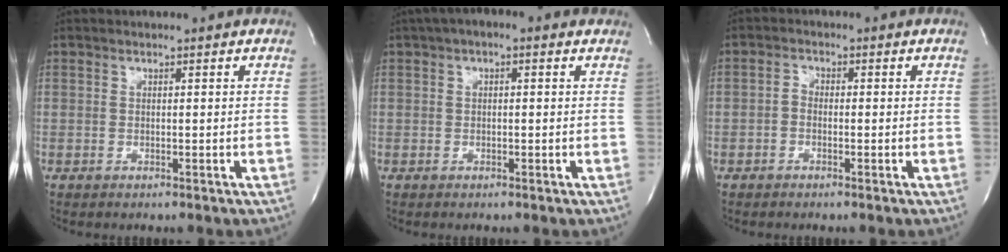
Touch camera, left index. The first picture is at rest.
{"total": 4.3, "force": [2.5, 1.6, 3.1], "torque": [-0.051, 0.028, 0.032]}
{"total": 1.5, "force": [-0.7, 0.9, 0.9], "torque": [-0.017, -0.001, -0.014]}